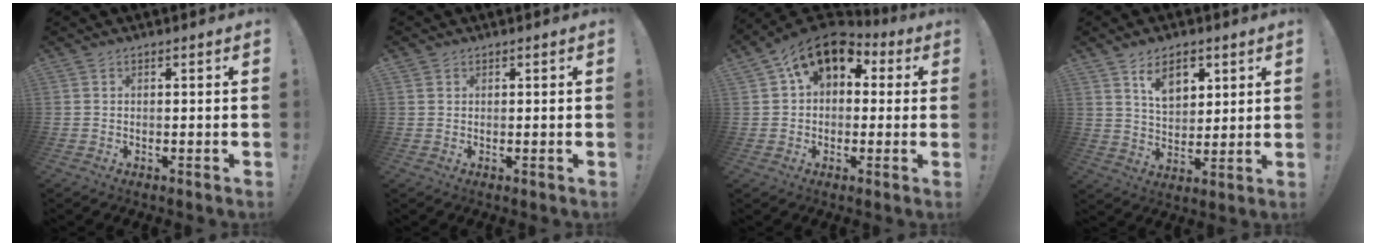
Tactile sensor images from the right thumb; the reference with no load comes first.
{"total": 0.9, "force": [0.6, 0.5, 0.2], "torque": [-0.008, 0.003, 0.014]}
{"total": 12.1, "force": [6.1, 7.8, 6.9], "torque": [-0.108, -0.030, 0.114]}
{"total": 10.0, "force": [5.9, 6.0, 5.4], "torque": [-0.080, -0.024, 0.109]}